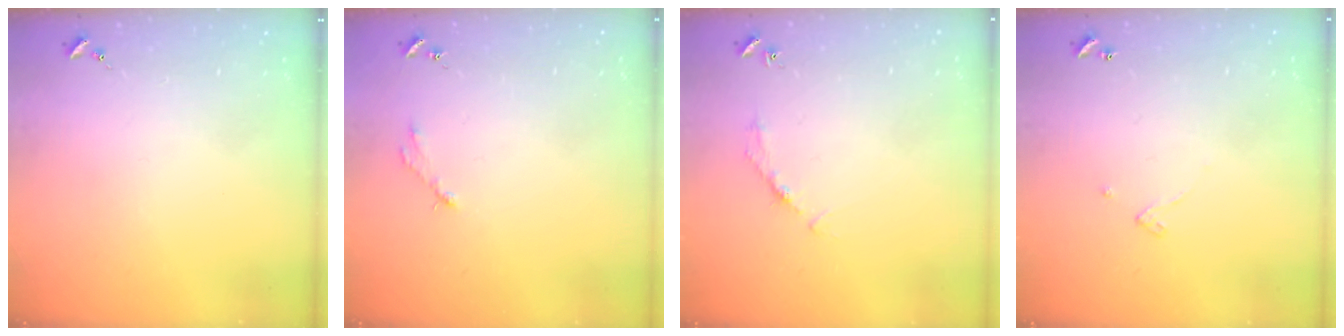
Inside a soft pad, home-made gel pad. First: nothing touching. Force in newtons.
{"total": 2.8, "press": 2.8, "slide": 0.4}
{"total": 2.7, "press": 2.7, "slide": 0.4}
{"total": 3.2, "press": 3.2, "slide": 0.2}